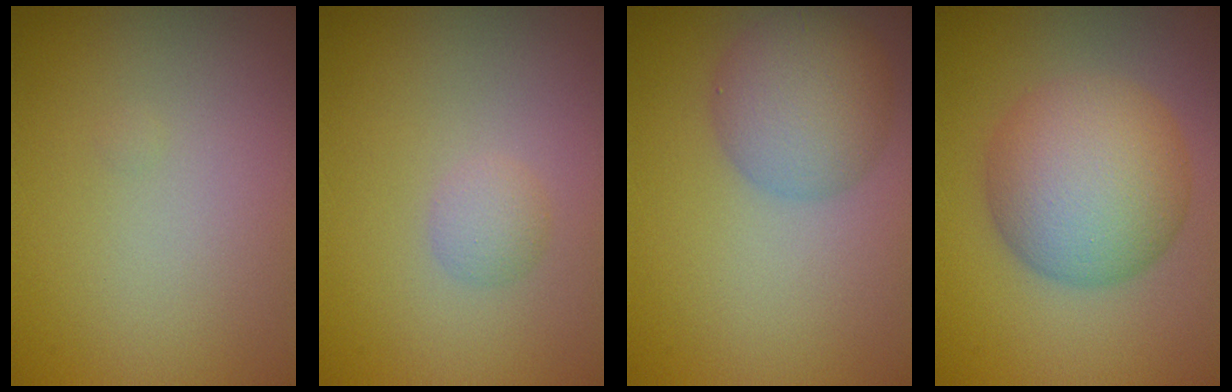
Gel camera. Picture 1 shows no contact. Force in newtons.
{"total": 1.2, "press": 1.2, "slide": 0.1}
{"total": 5.0, "press": 5.0, "slide": 0.2}
{"total": 8.1, "press": 8.1, "slide": 0.1}